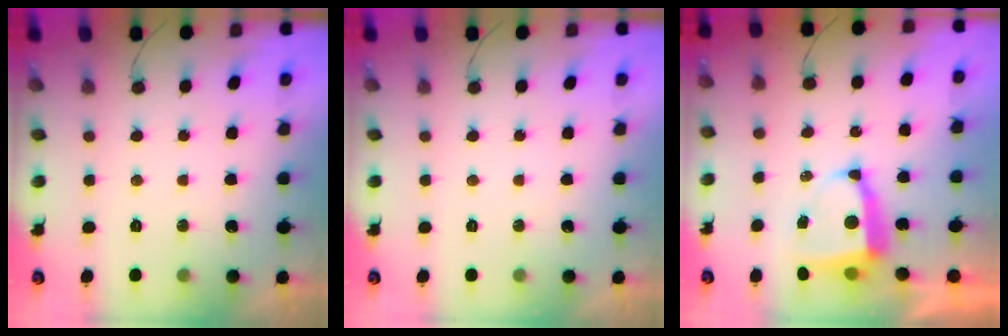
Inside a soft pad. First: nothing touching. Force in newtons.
{"total": 0.0}
{"total": 6.4, "press": 6.4, "slide": 0.4}